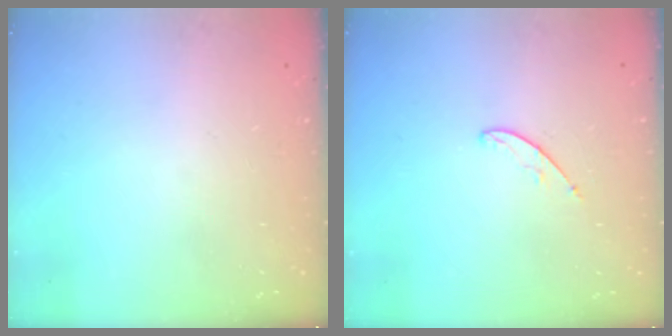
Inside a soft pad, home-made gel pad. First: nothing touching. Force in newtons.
{"total": 3.8, "press": 3.8, "slide": 0.3}